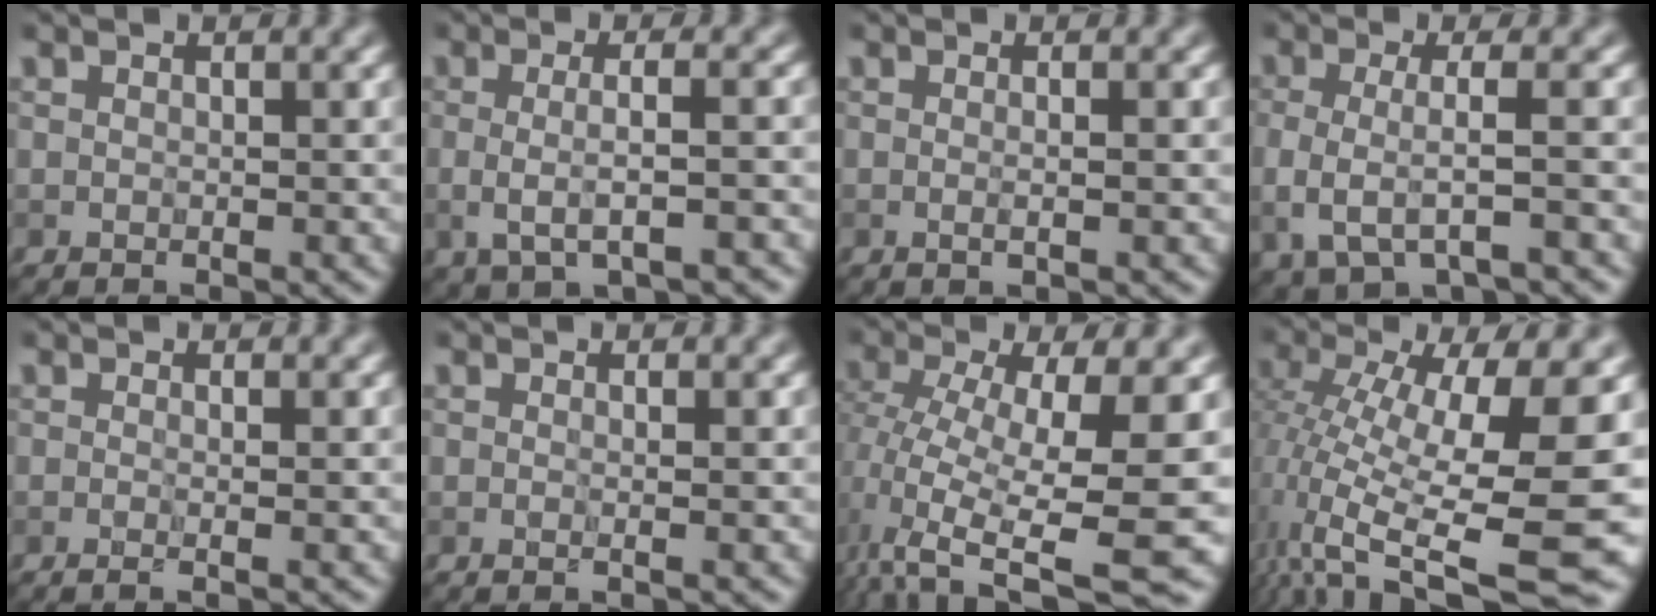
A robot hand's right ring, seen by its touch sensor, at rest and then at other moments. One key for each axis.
{"total": 4.0, "fx": -0.4, "fy": 1.3, "fz": 3.8, "tx": -0.067, "ty": -0.006, "tz": -0.007}
{"total": 1.4, "fx": -0.1, "fy": 0.3, "fz": 1.4, "tx": -0.018, "ty": -0.003, "tz": -0.004}
{"total": 4.1, "fx": -0.7, "fy": 1.4, "fz": 3.8, "tx": -0.078, "ty": -0.013, "tz": -0.014}
{"total": 2.8, "fx": 0.1, "fy": 1.5, "fz": 2.4, "tx": -0.014, "ty": 0.000, "tz": -0.024}
{"total": 2.0, "fx": 0.1, "fy": 1.1, "fz": 1.7, "tx": -0.007, "ty": -0.003, "tz": -0.023}
{"total": 11.3, "fx": -1.7, "fy": 3.6, "fz": 10.5, "tx": -0.192, "ty": -0.023, "tz": -0.021}
{"total": 14.3, "fx": -1.7, "fy": 4.7, "fz": 13.5, "tx": -0.265, "ty": -0.005, "tz": -0.017}